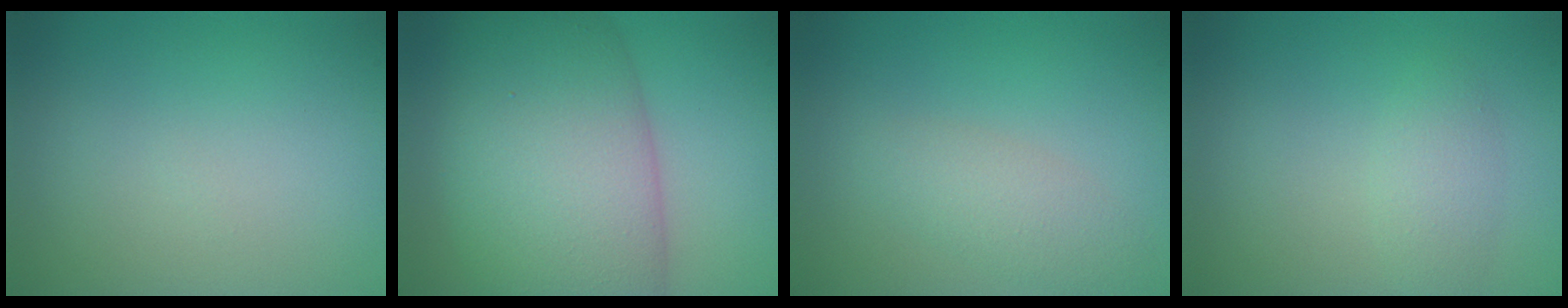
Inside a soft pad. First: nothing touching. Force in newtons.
{"total": 11.9, "press": 11.9, "slide": 0.2}
{"total": 2.4, "press": 2.4, "slide": 0.1}
{"total": 1.7, "press": 1.7, "slide": 0.0}